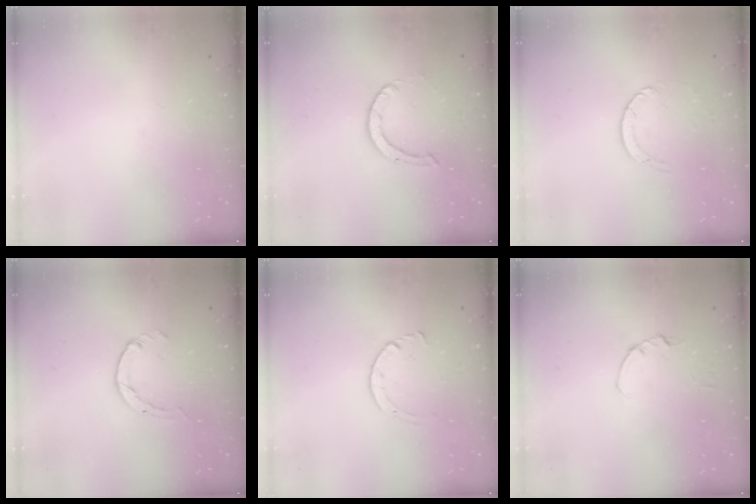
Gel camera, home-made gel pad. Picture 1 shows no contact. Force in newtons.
{"total": 2.0, "press": 2.0, "slide": 0.2}
{"total": 1.1, "press": 1.1, "slide": 0.1}
{"total": 0.5, "press": 0.5, "slide": 0.1}
{"total": 2.9, "press": 2.8, "slide": 0.3}
{"total": 0.0}